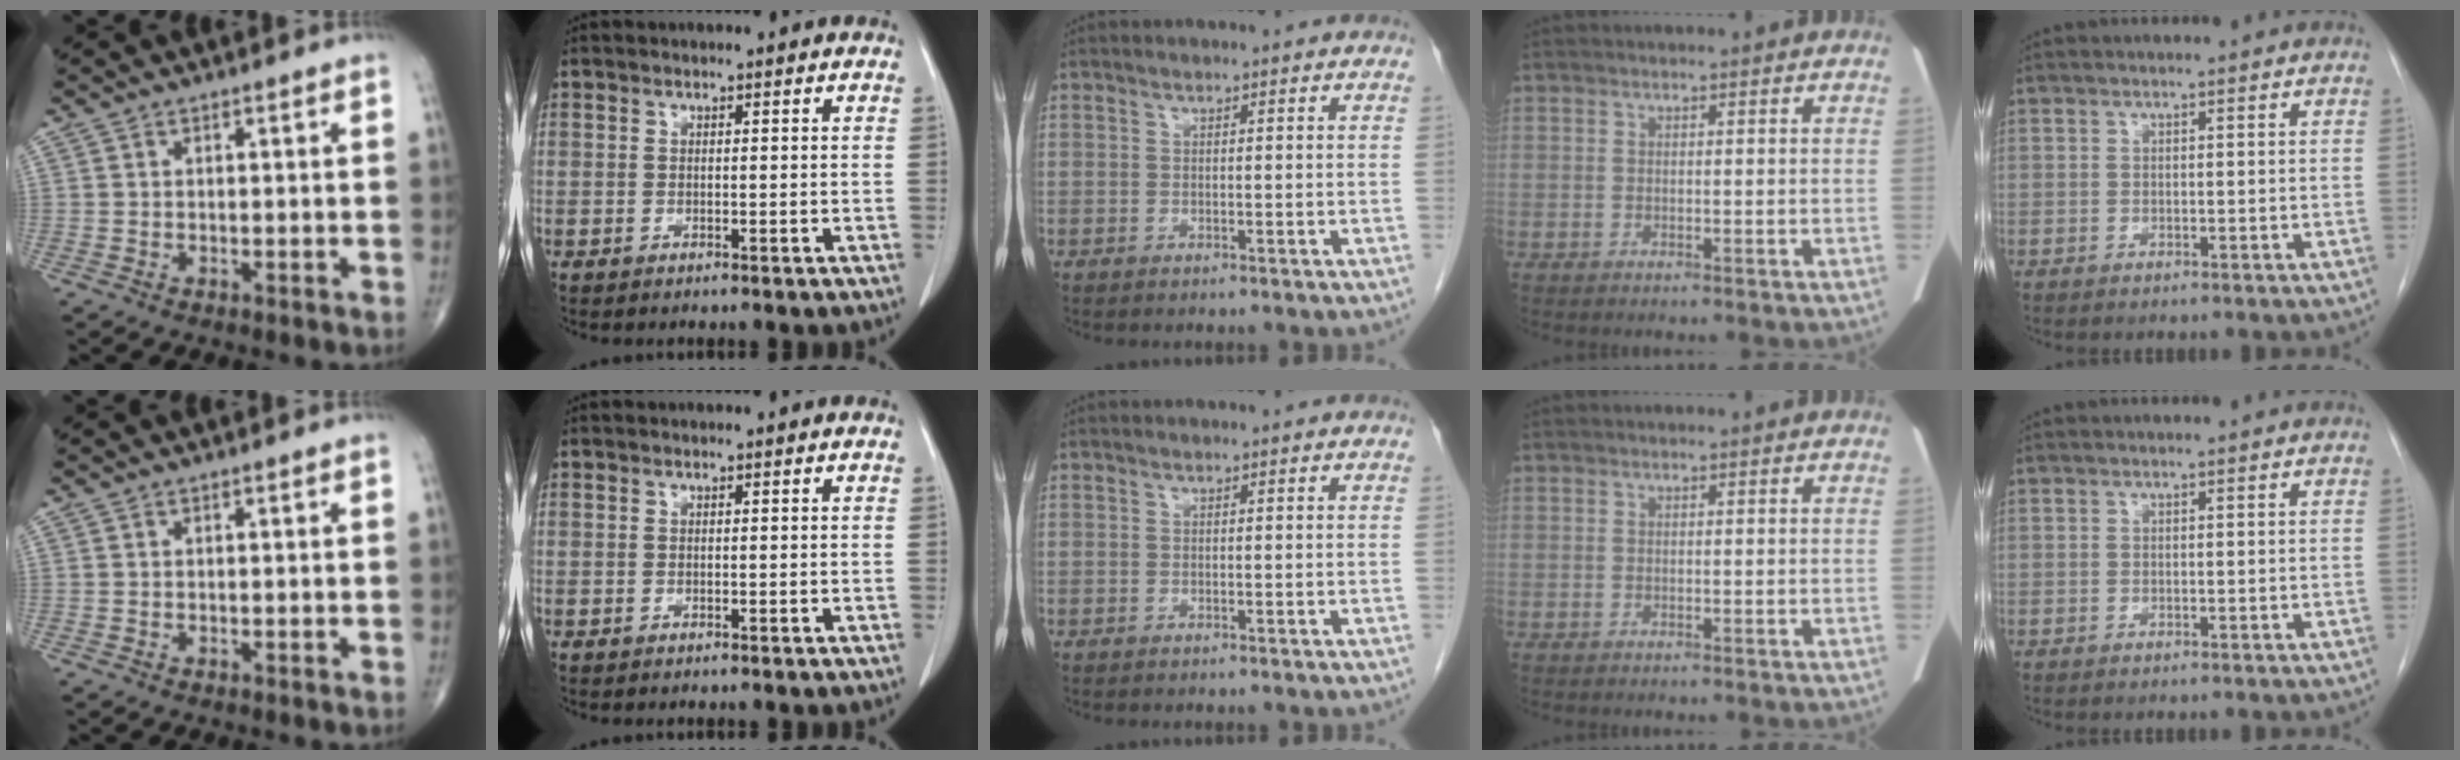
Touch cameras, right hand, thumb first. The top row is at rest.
{}